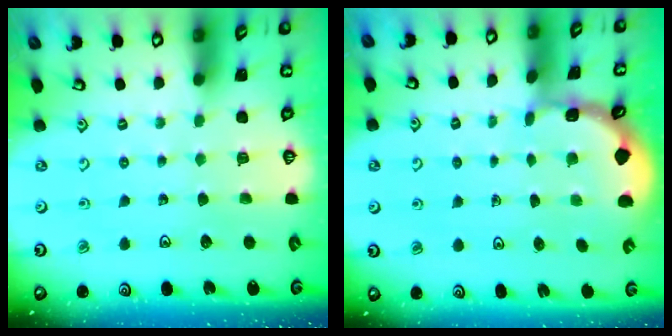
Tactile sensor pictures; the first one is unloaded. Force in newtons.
{"total": 1.6, "press": 1.5, "slide": 0.2}